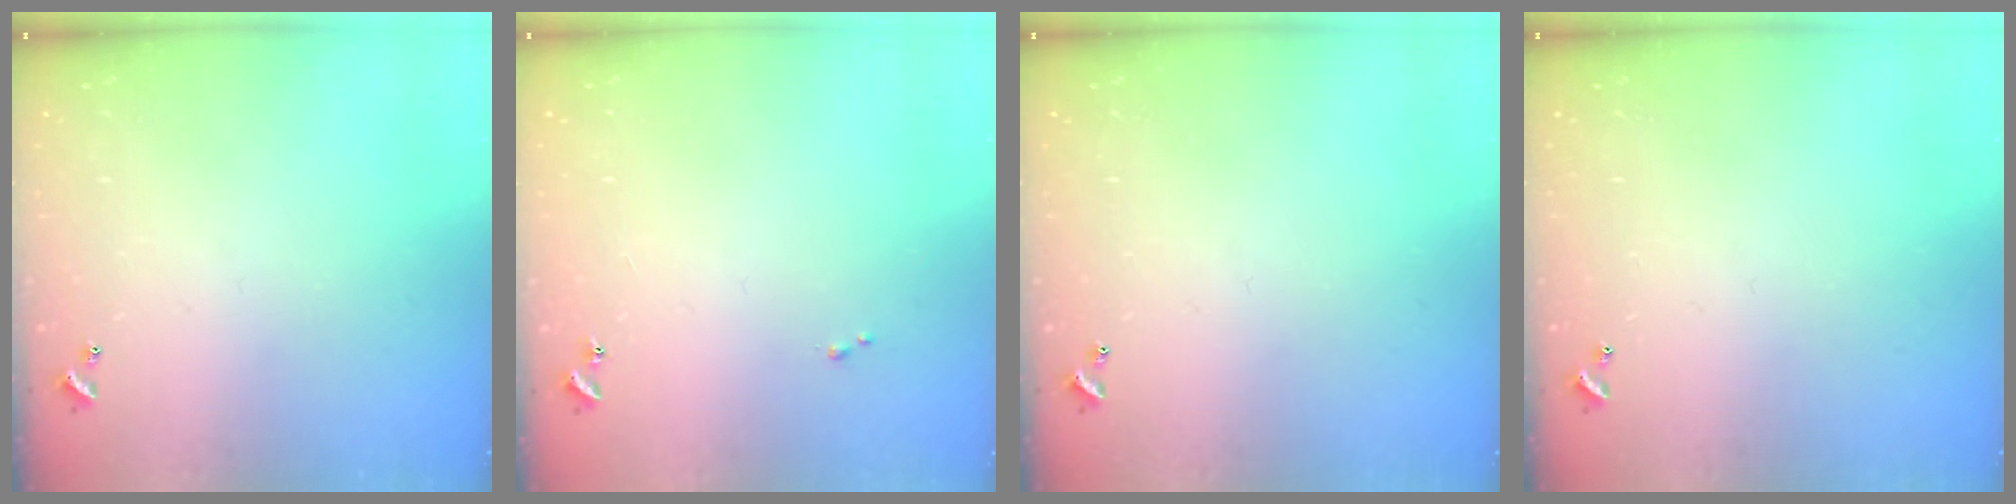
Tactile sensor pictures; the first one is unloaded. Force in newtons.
{"total": 0.0}
{"total": 0.0}
{"total": 0.0}